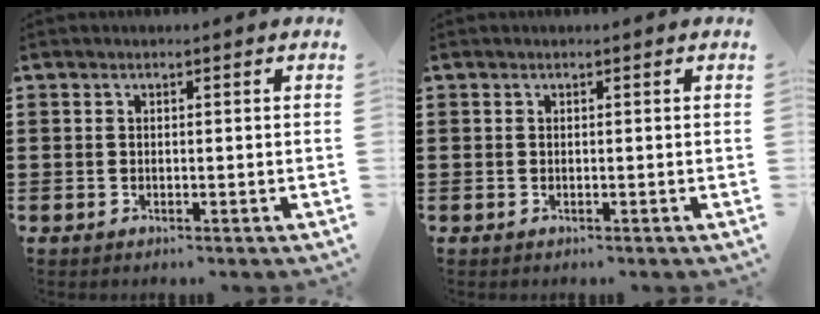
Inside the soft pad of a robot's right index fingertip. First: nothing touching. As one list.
[{"total": 0.0}]